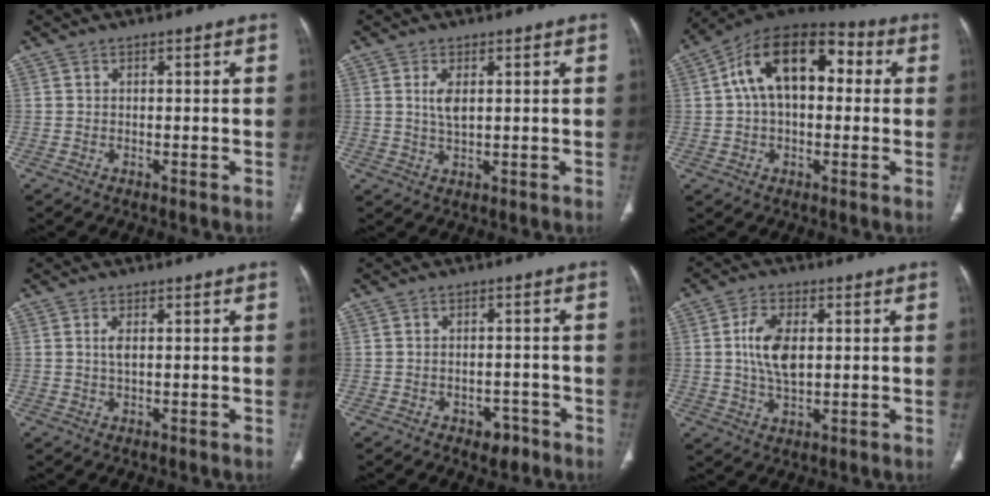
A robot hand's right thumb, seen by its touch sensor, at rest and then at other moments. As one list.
[{"total": 3.3, "force": [0.9, 1.5, 2.9], "torque": [-0.057, -0.005, 0.021]}, {"total": 16.9, "force": [2.9, 10.1, 13.2], "torque": [-0.197, 0.041, 0.037]}, {"total": 1.8, "force": [0.4, 0.7, 1.6], "torque": [-0.037, 0.000, 0.011]}, {"total": 3.6, "force": [-2.3, 2.2, 1.7], "torque": [-0.008, 0.017, -0.026]}, {"total": 8.2, "force": [1.0, 4.6, 6.8], "torque": [-0.129, -0.002, 0.020]}]